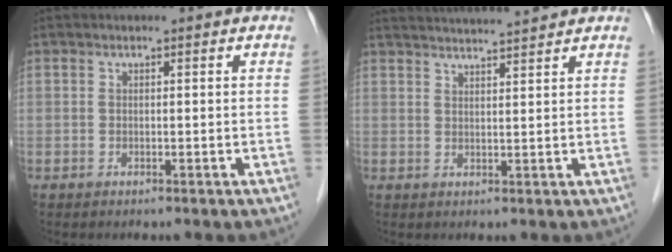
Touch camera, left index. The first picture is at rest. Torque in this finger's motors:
{"motor_torque": [0.57, -0.98, 0.05, 0.02]}